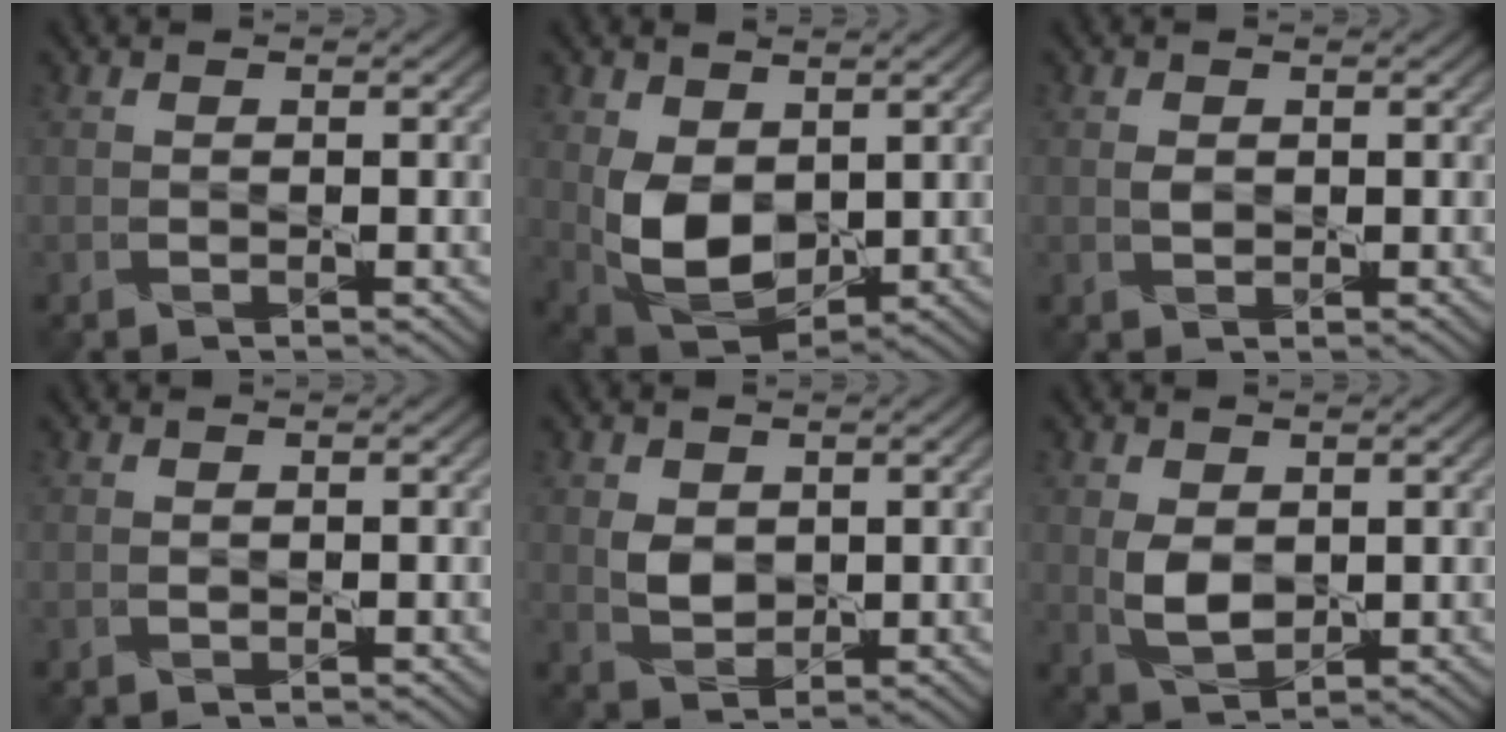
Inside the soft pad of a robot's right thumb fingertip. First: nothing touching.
{"total": 8.3, "force": [1.0, 5.5, 6.1], "torque": [-0.143, -0.011, 0.021]}
{"total": 1.0, "force": [0.1, 0.7, 0.7], "torque": [-0.017, -0.001, 0.002]}
{"total": 0.0}
{"total": 3.3, "force": [0.8, 2.4, 2.1], "torque": [-0.050, -0.003, 0.017]}
{"total": 4.2, "force": [0.6, 2.7, 3.2], "torque": [-0.070, -0.003, 0.017]}